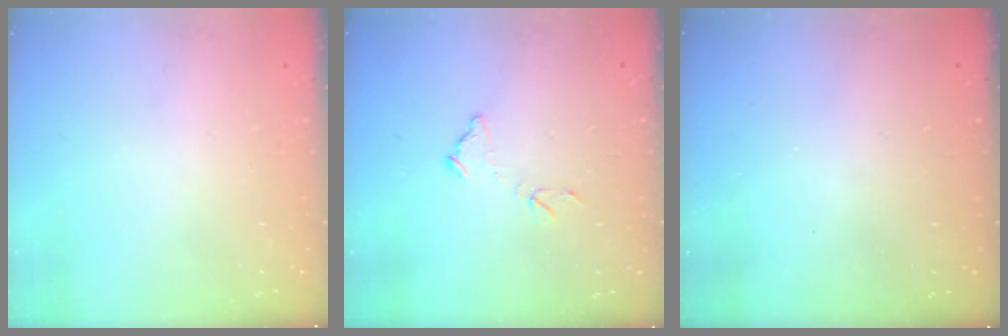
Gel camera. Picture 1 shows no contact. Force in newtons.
{"total": 8.1, "press": 8.0, "slide": 0.6}
{"total": 3.1, "press": 3.1, "slide": 0.1}